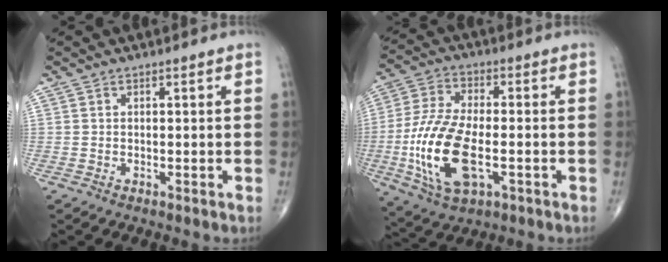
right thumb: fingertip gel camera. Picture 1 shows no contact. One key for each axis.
{"total": 16.6, "fx": -3.6, "fy": 7.8, "fz": 14.2, "tx": -0.298, "ty": 0.007, "tz": -0.061}